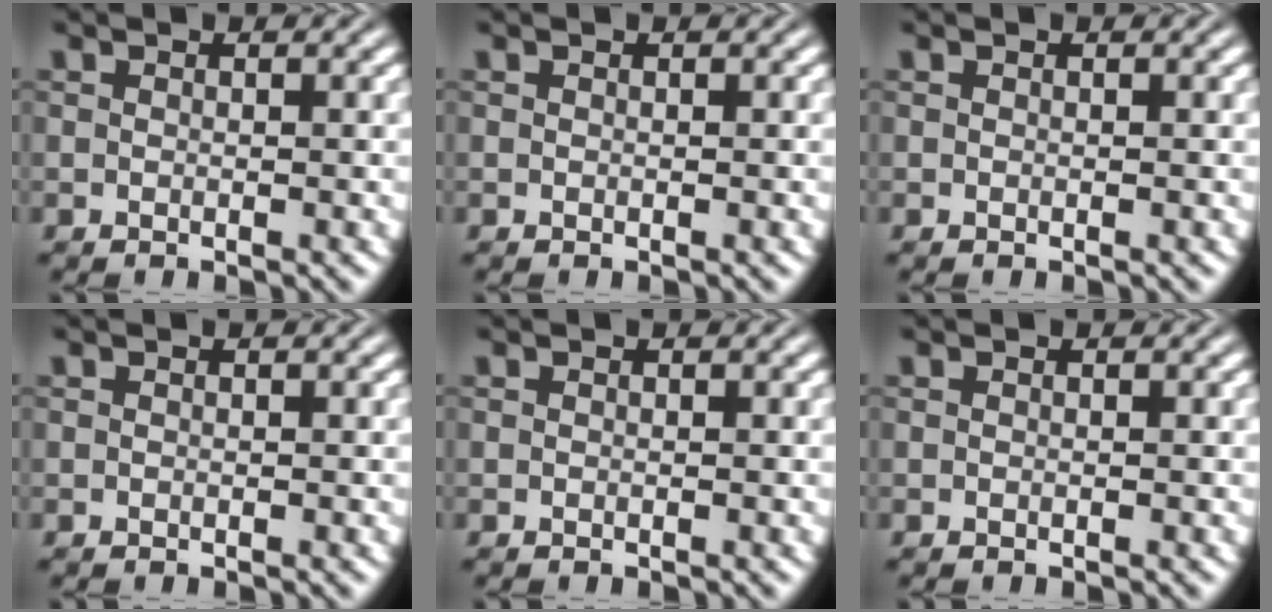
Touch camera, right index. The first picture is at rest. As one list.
[{"total": 0.0}, {"total": 0.0}, {"total": 0.0}, {"total": 0.0}, {"total": 0.0}]